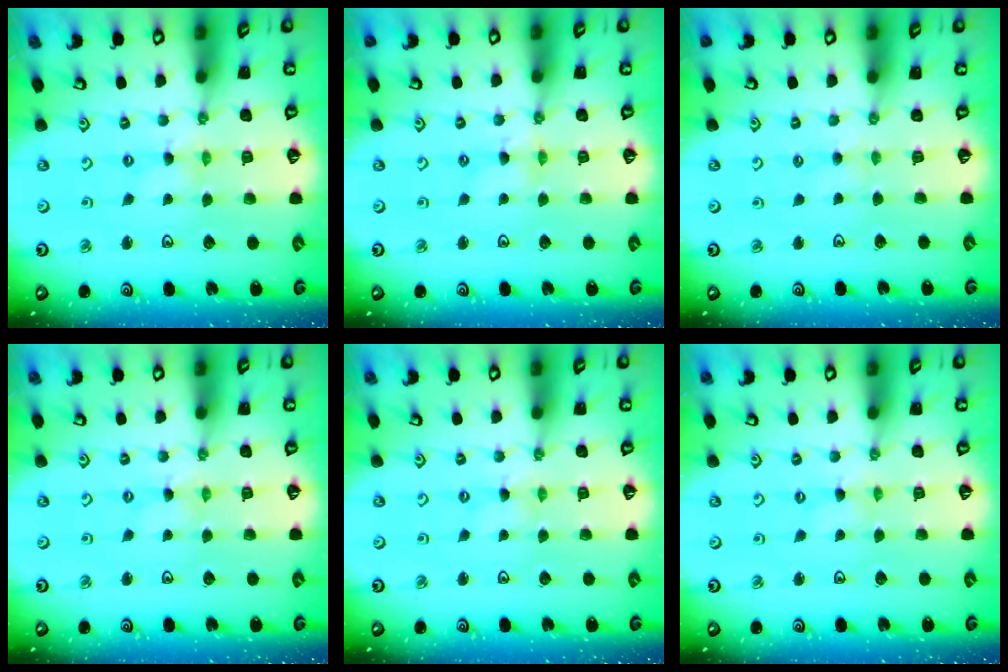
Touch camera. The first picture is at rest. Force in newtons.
{"total": 1.7, "press": 1.7, "slide": 0.2}
{"total": 0.8, "press": 0.8, "slide": 0.3}
{"total": 0.0}
{"total": 0.0}
{"total": 0.0}